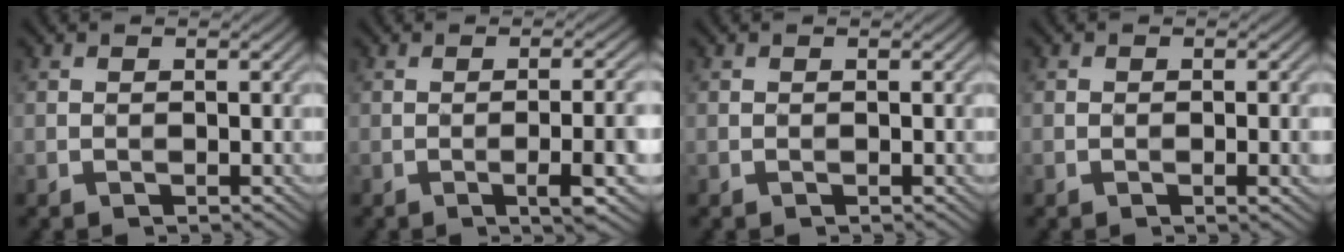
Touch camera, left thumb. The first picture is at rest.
{"total": 5.8, "force": [-1.8, 0.8, 5.5], "torque": [-0.083, 0.004, -0.023]}
{"total": 0.0}
{"total": 1.1, "force": [-0.4, 0.3, 0.9], "torque": [-0.017, -0.002, -0.005]}